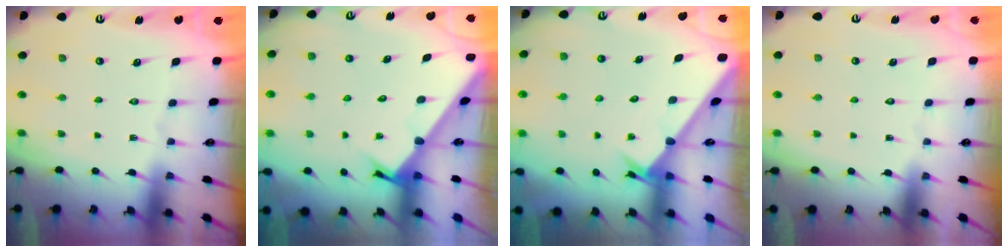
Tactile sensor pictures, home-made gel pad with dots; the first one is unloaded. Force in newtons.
{"total": 2.5, "press": 2.5, "slide": 0.2}
{"total": 2.6, "press": 2.6, "slide": 0.2}
{"total": 1.5, "press": 1.5, "slide": 0.1}